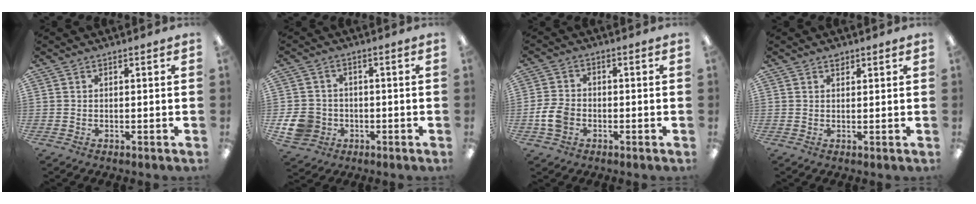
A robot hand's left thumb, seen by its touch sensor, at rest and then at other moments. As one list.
[{"total": 7.5, "force": [-1.9, 6.7, 2.9], "torque": [-0.071, 0.018, -0.033]}, {"total": 6.0, "force": [-1.7, 4.4, 3.8], "torque": [-0.080, 0.009, -0.032]}, {"total": 1.3, "force": [1.1, 0.6, 0.4], "torque": [-0.003, -0.004, 0.019]}]